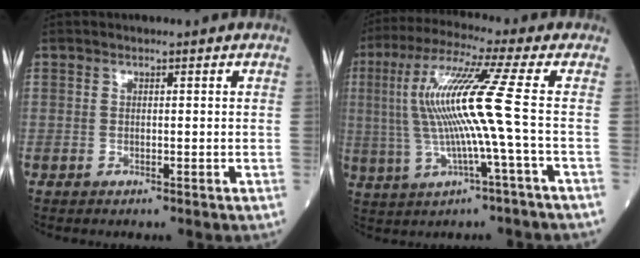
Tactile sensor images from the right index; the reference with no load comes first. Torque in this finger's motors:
{"motor_torque": [1.69, 0.16, 0.94, 0.21]}